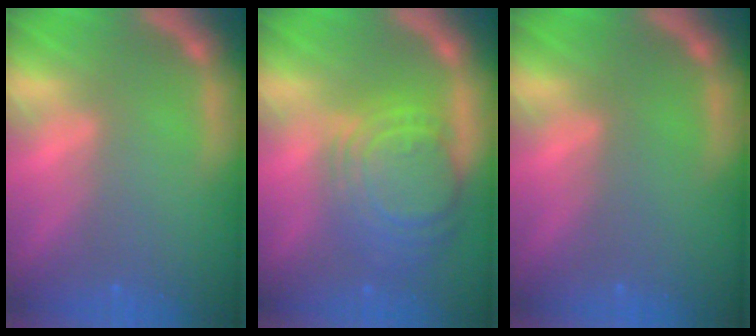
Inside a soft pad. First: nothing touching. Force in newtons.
{"total": 9.5}
{"total": 0.0}